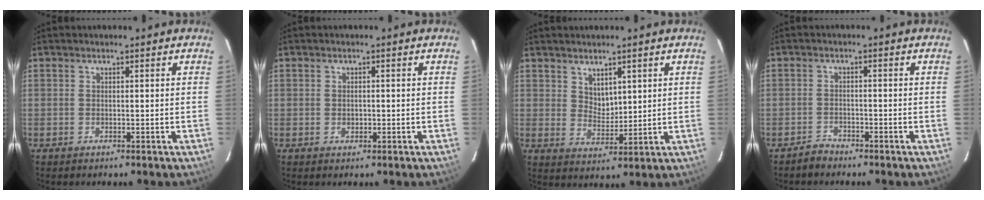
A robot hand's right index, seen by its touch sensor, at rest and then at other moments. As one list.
[{"total": 1.2, "force": [-0.2, 0.9, 0.7], "torque": [-0.011, 0.003, -0.003]}, {"total": 4.4, "force": [2.8, 2.5, 2.1], "torque": [-0.028, -0.001, 0.055]}, {"total": 2.2, "force": [-2.0, 1.0, -0.1], "torque": [-0.001, 0.007, -0.038]}]